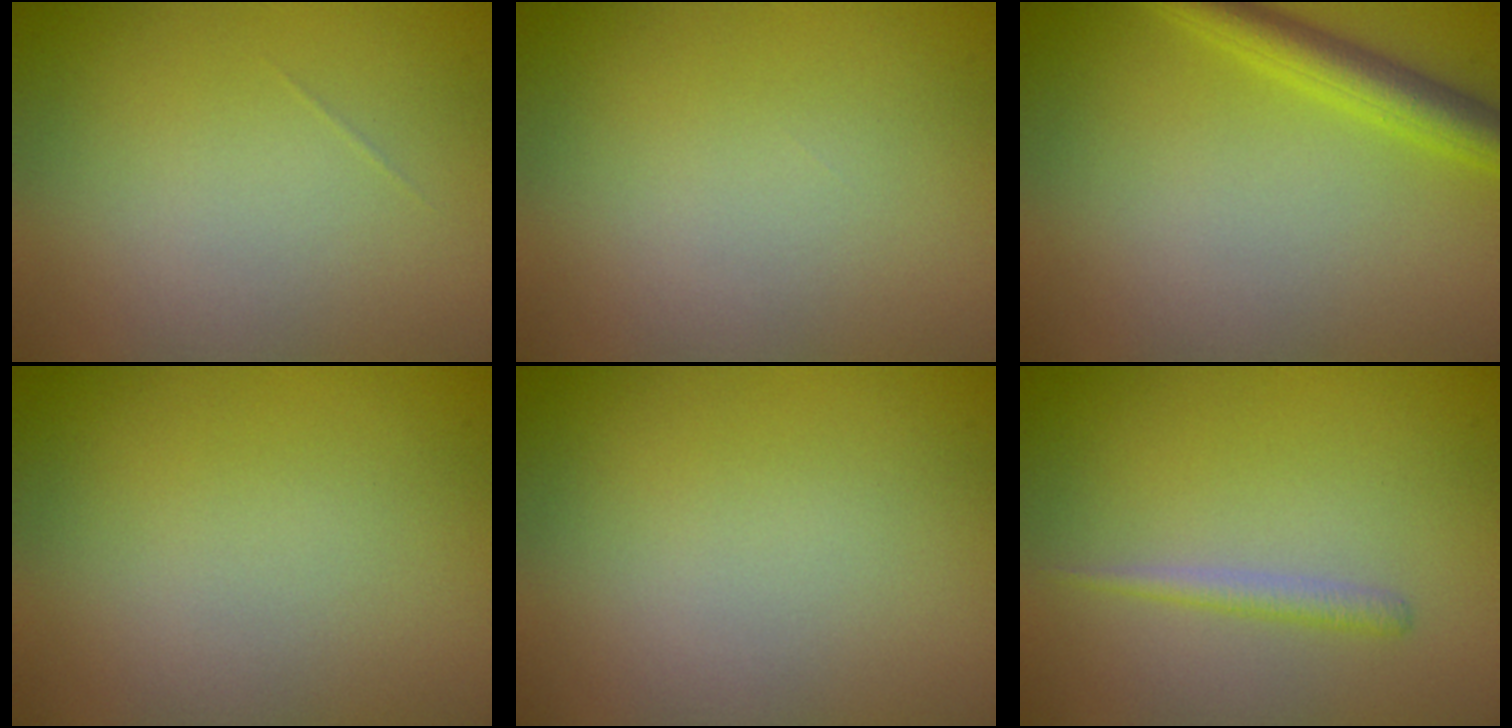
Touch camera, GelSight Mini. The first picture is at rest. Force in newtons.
{"total": 0.0}
{"total": 3.5, "press": 3.5, "slide": 0.2}
{"total": 0.0}
{"total": 0.0}
{"total": 1.3, "press": 1.3, "slide": 0.0}